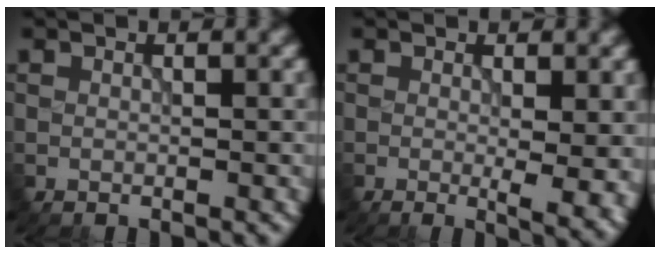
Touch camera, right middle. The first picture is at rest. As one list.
[{"total": 3.9, "force": [-0.3, 1.0, 3.8], "torque": [-0.052, -0.013, -0.002]}]